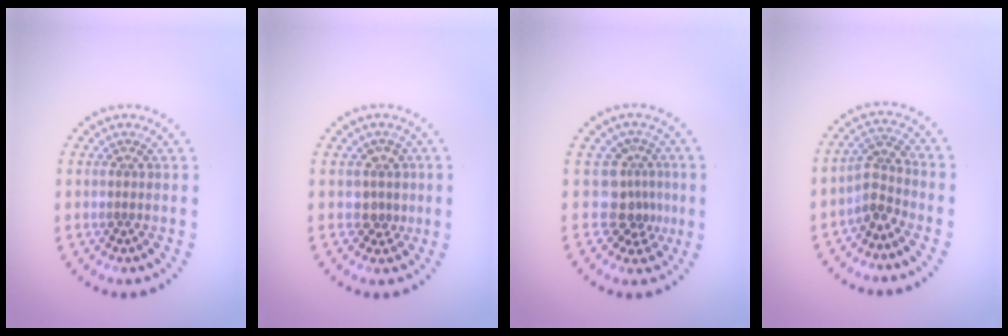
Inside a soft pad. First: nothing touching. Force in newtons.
{"total": 2.2, "press": 1.8, "slide": 1.3}
{"total": 3.3, "press": 2.3, "slide": 2.3}
{"total": 2.7, "press": 2.1, "slide": 1.7}